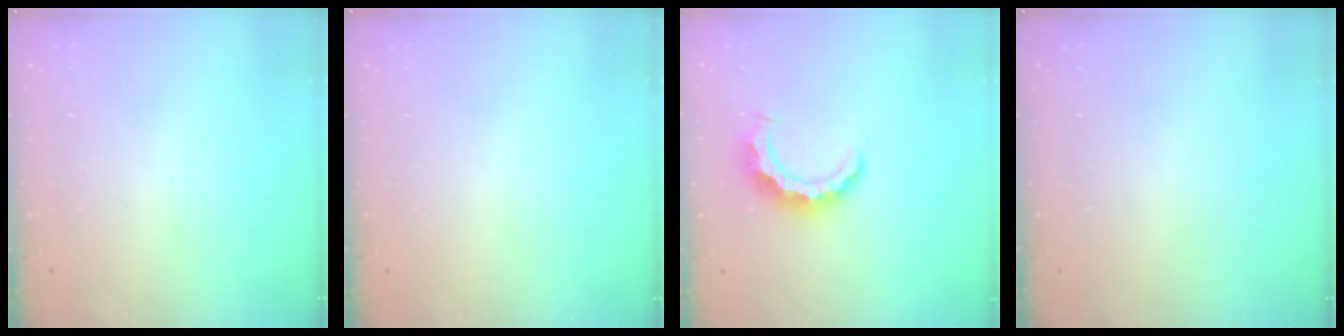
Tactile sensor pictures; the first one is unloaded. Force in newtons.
{"total": 0.0}
{"total": 8.4, "press": 8.4, "slide": 0.5}
{"total": 0.0}